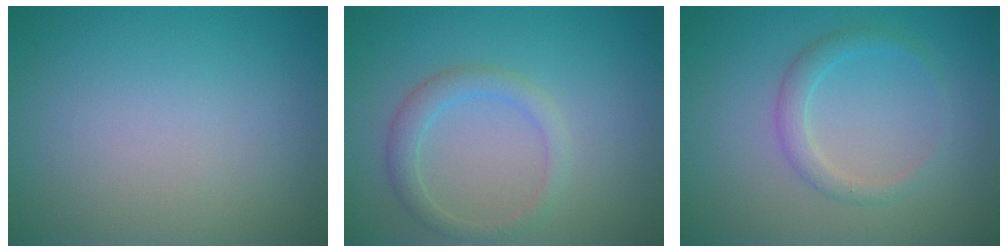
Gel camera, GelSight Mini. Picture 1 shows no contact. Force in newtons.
{"total": 2.2, "press": 2.1, "slide": 0.1}
{"total": 1.9, "press": 1.9, "slide": 0.2}